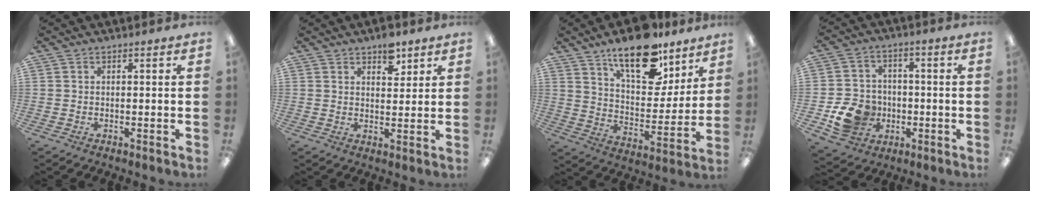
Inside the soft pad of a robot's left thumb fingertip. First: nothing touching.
{"total": 5.9, "force": [4.0, 3.0, 3.1], "torque": [-0.021, -0.022, 0.063]}
{"total": 18.0, "force": [13.0, 7.8, 9.7], "torque": [-0.146, -0.080, 0.223]}
{"total": 11.5, "force": [-3.7, 9.8, 4.8], "torque": [-0.102, 0.026, -0.059]}